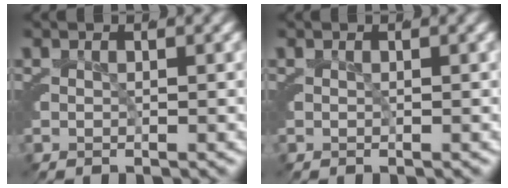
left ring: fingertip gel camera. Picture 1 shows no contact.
{"total": 0.0}